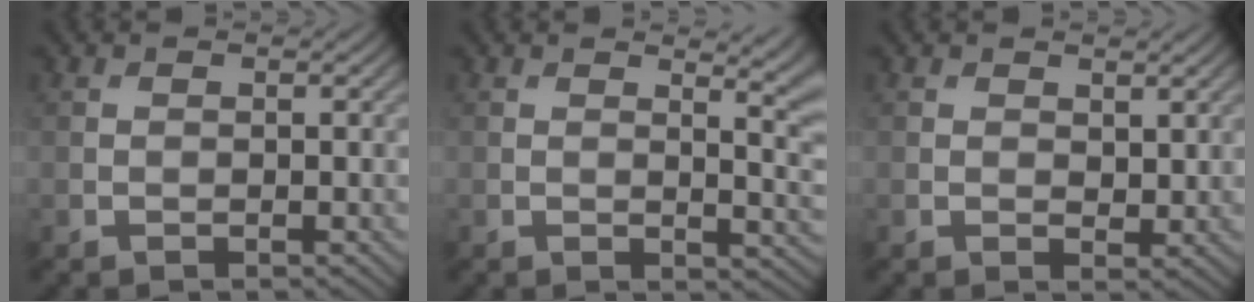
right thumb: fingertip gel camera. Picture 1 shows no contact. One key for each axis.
{"total": 7.3, "fx": 2.7, "fy": 2.8, "fz": 6.2, "tx": -0.055, "ty": 0.007, "tz": 0.033}
{"total": 1.7, "fx": 1.1, "fy": 1.0, "fz": 0.9, "tx": -0.016, "ty": -0.005, "tz": 0.021}